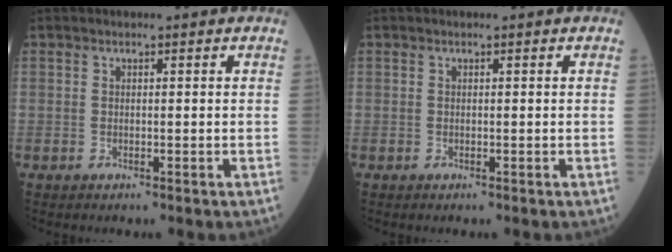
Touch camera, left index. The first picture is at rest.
{"total": 0.0}